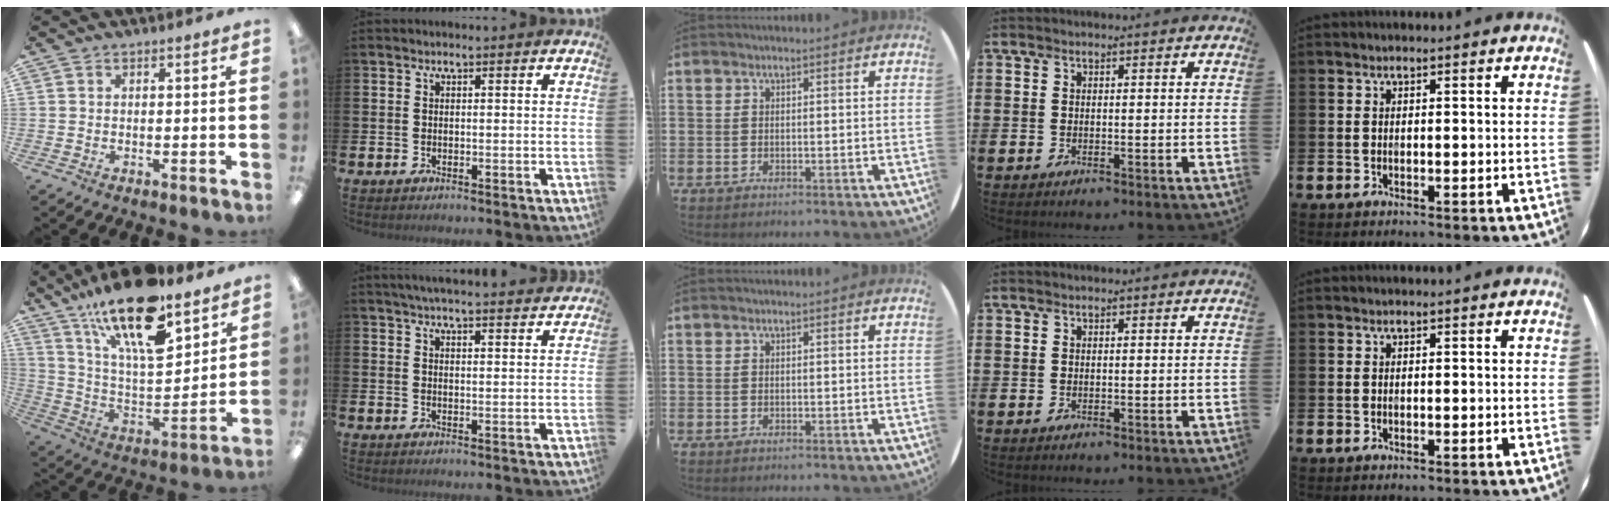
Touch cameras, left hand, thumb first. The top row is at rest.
{"thumb": {"total": 23.2, "force": [15.6, 8.1, 15.2], "torque": [-0.251, -0.091, 0.263]}, "index": {"total": 4.2, "force": [4.1, -0.1, 0.8], "torque": [-0.018, -0.020, 0.073]}}